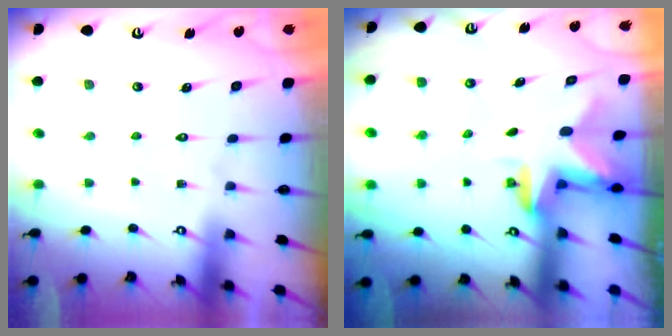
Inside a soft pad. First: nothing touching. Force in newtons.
{"total": 3.0, "press": 3.0, "slide": 0.4}